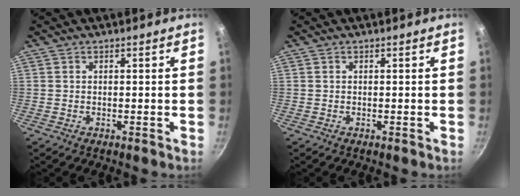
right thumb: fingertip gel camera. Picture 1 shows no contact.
{"total": 0.0}